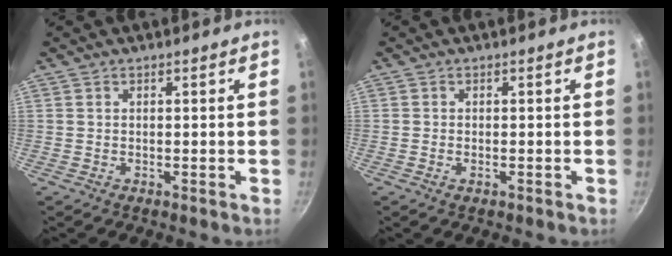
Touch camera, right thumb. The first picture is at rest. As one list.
[{"total": 1.0, "force": [-0.4, 0.5, 0.8], "torque": [-0.016, 0.001, -0.009]}]